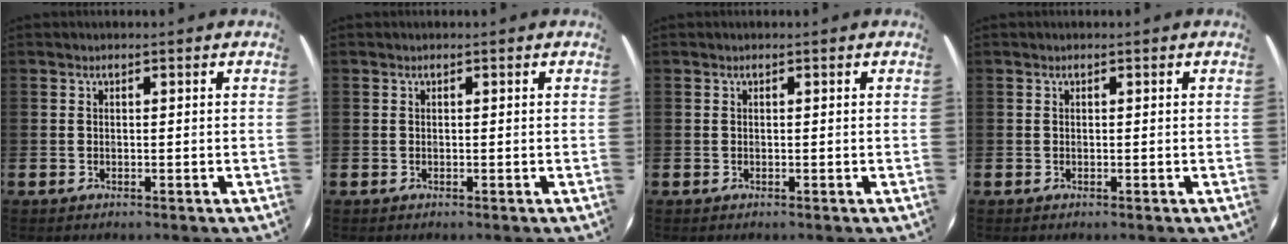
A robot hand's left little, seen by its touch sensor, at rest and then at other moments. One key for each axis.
{"total": 0.0}
{"total": 0.0}
{"total": 0.0}